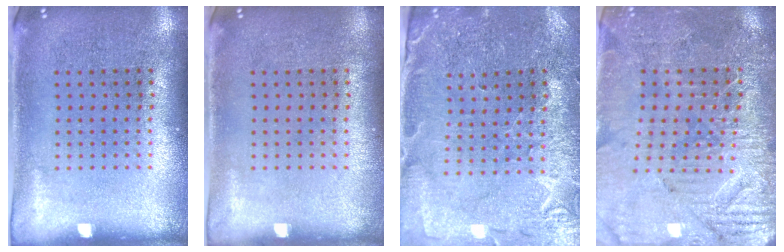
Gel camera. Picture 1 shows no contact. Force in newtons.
{"total": 0.0}
{"total": 1.0, "press": 1.0, "slide": 0.2}
{"total": 3.3, "press": 3.3, "slide": 0.4}